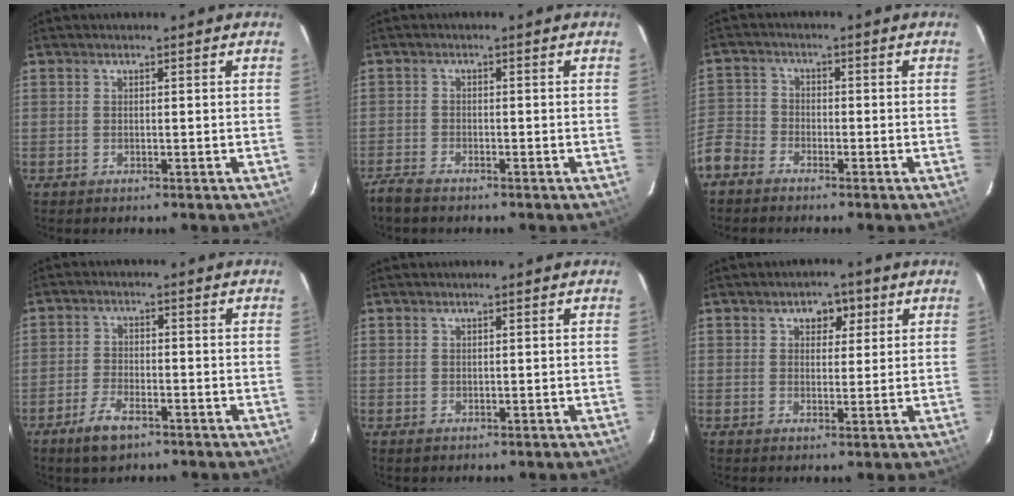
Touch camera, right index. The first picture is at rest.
{"total": 4.1, "force": [-3.6, 1.1, 1.7], "torque": [-0.055, -0.011, -0.074]}
{"total": 7.1, "force": [-4.8, 4.9, 1.9], "torque": [-0.051, 0.014, -0.109]}
{"total": 5.8, "force": [-3.8, 2.5, 3.6], "torque": [-0.090, -0.006, -0.070]}
{"total": 0.9, "force": [0.3, 0.9, 0.0], "torque": [0.005, 0.003, 0.004]}
{"total": 4.2, "force": [2.0, 3.0, 2.2], "torque": [-0.024, 0.010, 0.028]}